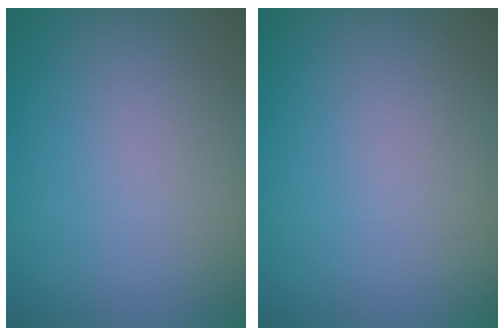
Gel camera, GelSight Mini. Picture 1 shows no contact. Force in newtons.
{"total": 0.0}